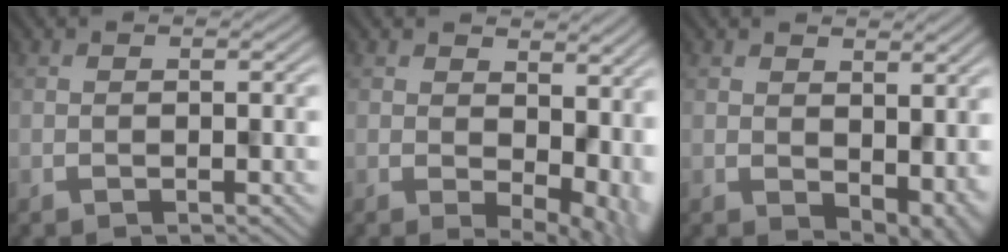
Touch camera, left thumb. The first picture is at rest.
{"total": 8.5, "force": [-0.4, 5.2, 6.8], "torque": [-0.084, -0.029, 0.018]}
{"total": 4.8, "force": [-0.6, 3.1, 3.5], "torque": [-0.053, -0.028, 0.012]}